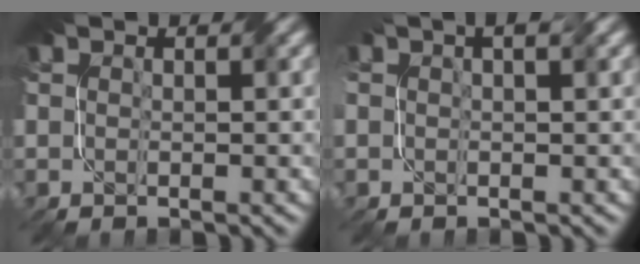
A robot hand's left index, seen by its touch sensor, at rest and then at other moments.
{"total": 1.1, "force": [0.2, 0.1, 1.1], "torque": [-0.017, 0.005, 0.000]}